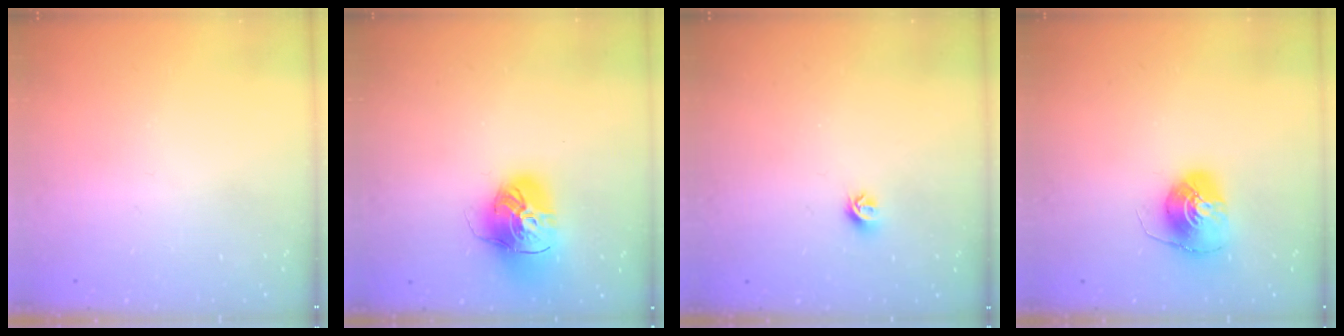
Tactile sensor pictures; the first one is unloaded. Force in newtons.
{"total": 16.2, "press": 16.1, "slide": 2.0}
{"total": 6.0, "press": 5.9, "slide": 0.7}
{"total": 8.8, "press": 8.8, "slide": 0.1}